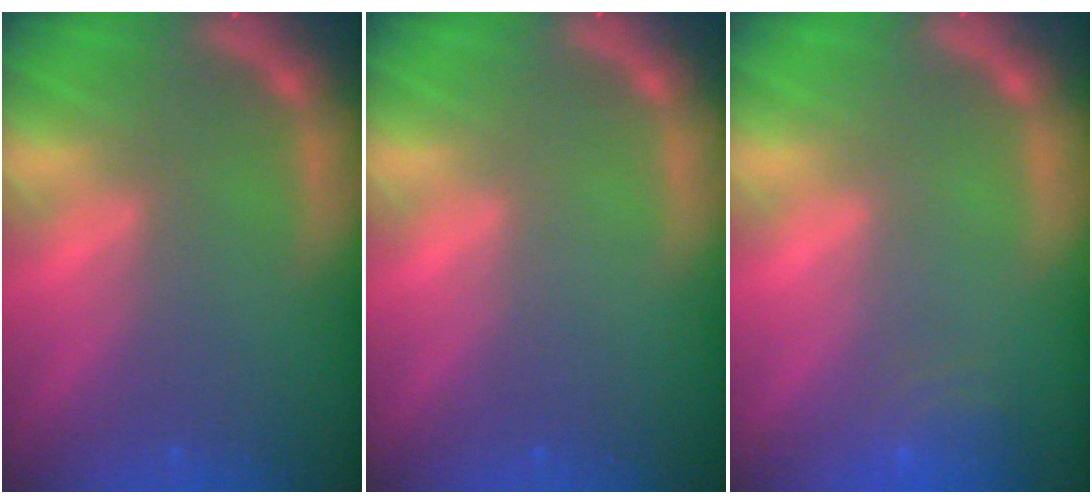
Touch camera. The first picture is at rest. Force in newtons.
{"total": 0.0}
{"total": 3.0}